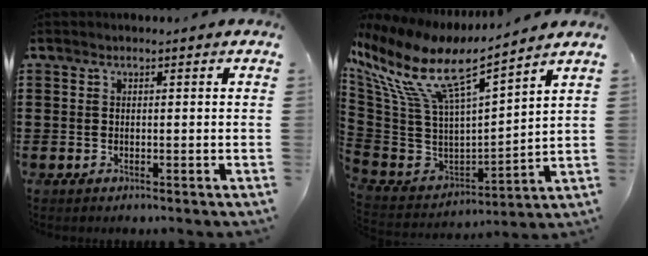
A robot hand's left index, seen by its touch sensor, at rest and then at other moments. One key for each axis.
{"total": 11.5, "fx": 7.1, "fy": 3.4, "fz": 8.4, "tx": -0.198, "ty": -0.047, "tz": 0.115}